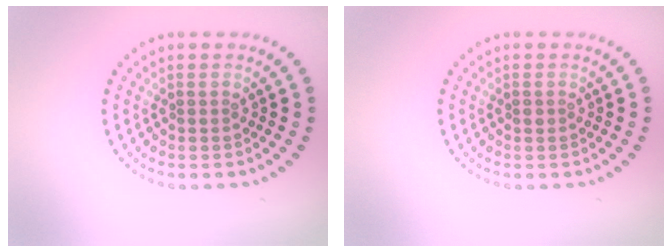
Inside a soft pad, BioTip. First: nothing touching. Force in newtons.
{"total": 0.6, "press": 0.6, "slide": 0.1}